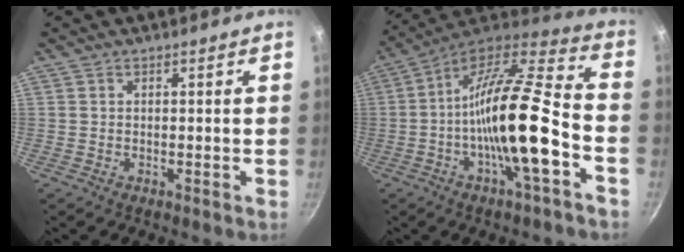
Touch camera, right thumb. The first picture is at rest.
{"total": 20.7, "force": [-5.5, 5.4, 19.2], "torque": [-0.321, 0.034, -0.110]}